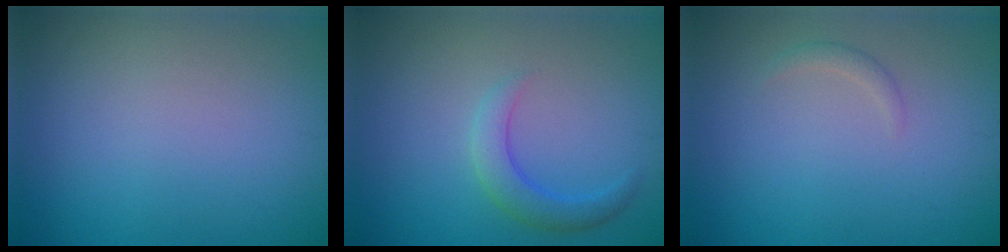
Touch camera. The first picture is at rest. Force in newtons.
{"total": 2.6, "press": 2.6, "slide": 0.1}
{"total": 0.8, "press": 0.8, "slide": 0.1}